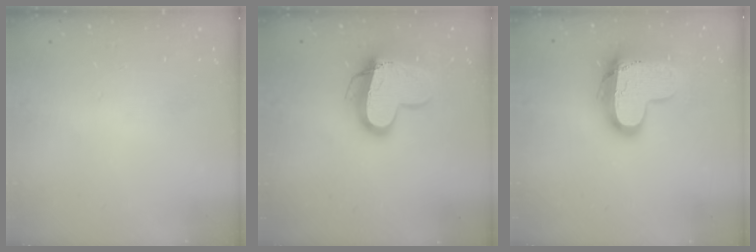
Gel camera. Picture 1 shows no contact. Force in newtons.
{"total": 13.7, "press": 13.6, "slide": 1.3}
{"total": 15.1, "press": 15.0, "slide": 1.2}